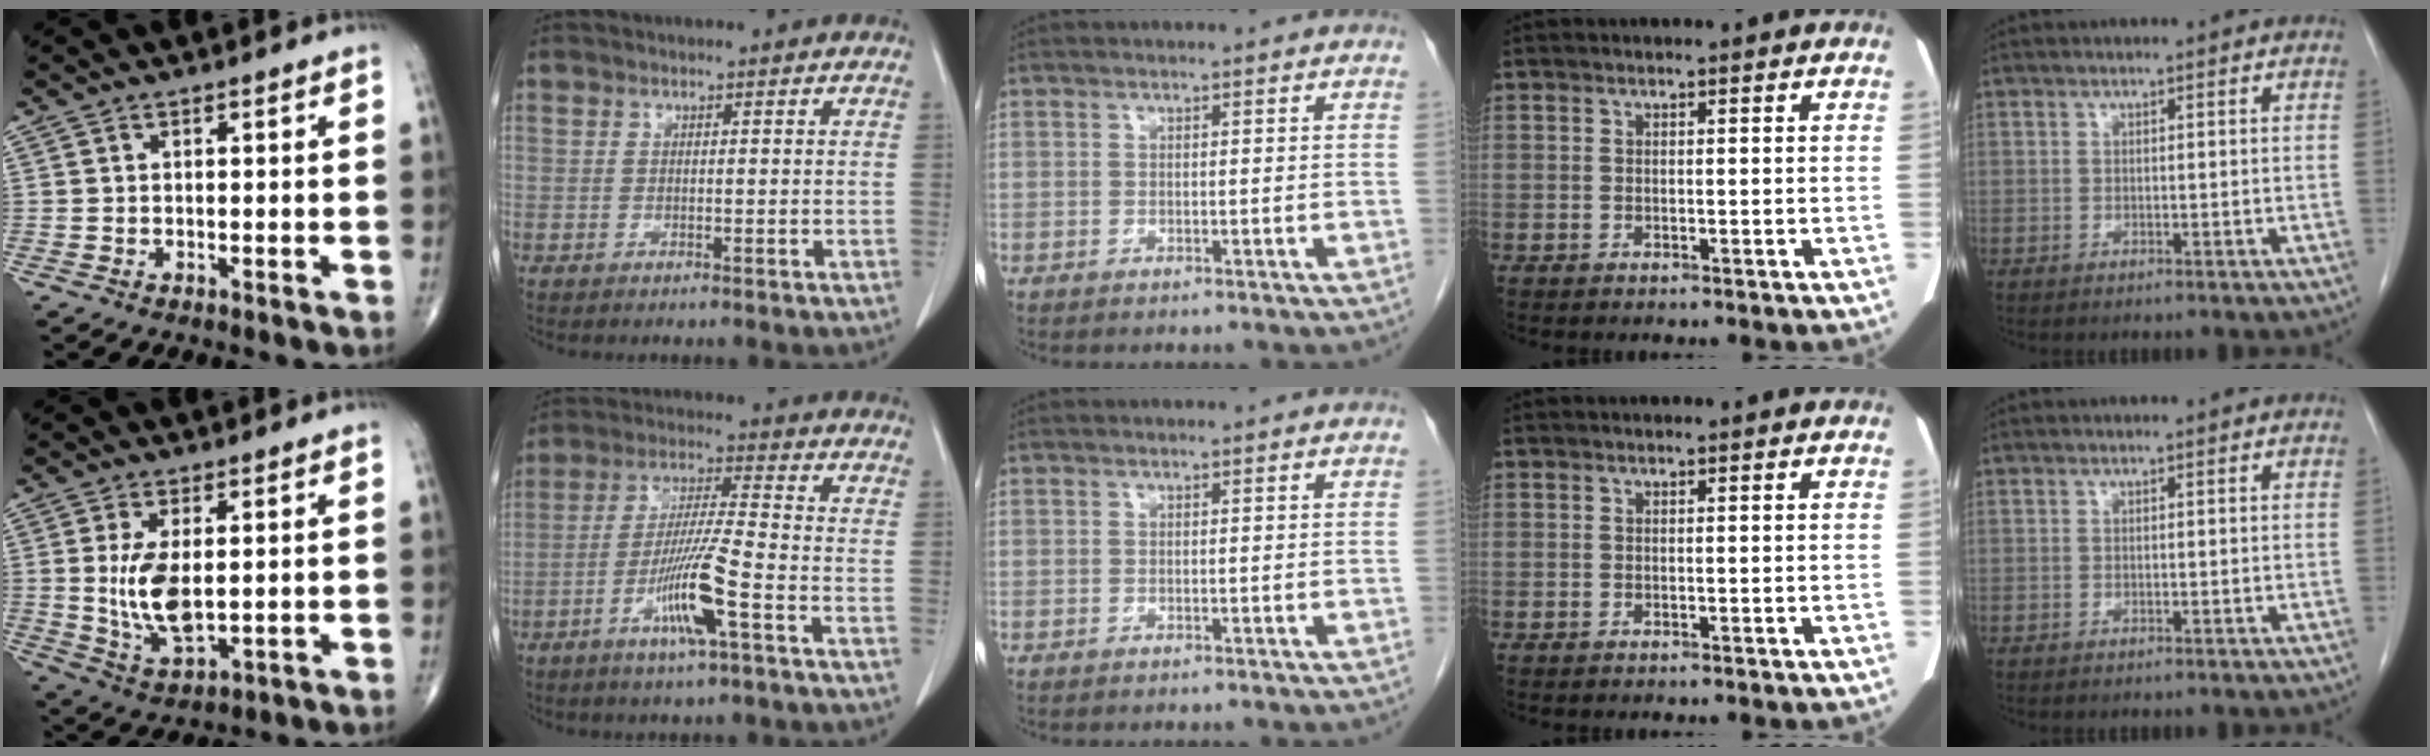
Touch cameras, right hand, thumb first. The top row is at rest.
{"thumb": {"total": 9.6, "force": [0.7, 4.5, 8.4], "torque": [-0.163, -0.019, 0.027]}, "index": {"total": 10.2, "force": [-4.4, -0.4, 9.1], "torque": [-0.178, -0.011, -0.085]}}